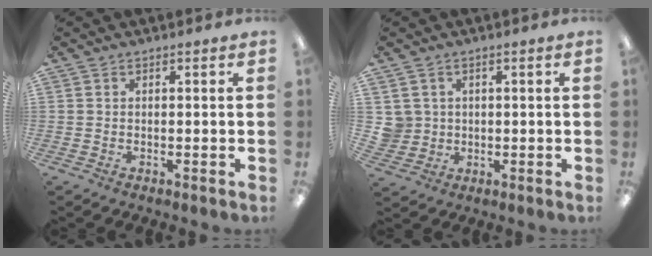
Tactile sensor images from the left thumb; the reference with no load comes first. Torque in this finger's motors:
{"motor_torque": [-0.15, 0.15, -0.10, -0.10, 0.00]}